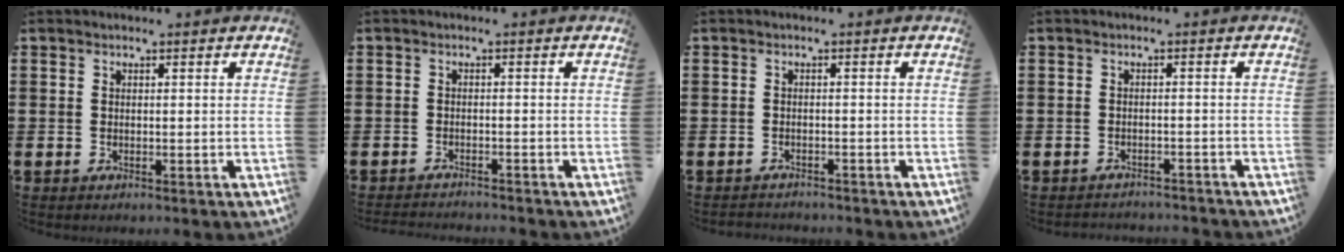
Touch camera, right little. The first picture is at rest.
{"total": 1.4, "force": [-1.3, -0.1, -0.1], "torque": [-0.001, 0.003, -0.027]}
{"total": 1.1, "force": [-1.1, 0.1, -0.1], "torque": [-0.001, 0.004, -0.024]}
{"total": 1.3, "force": [-1.3, 0.0, -0.2], "torque": [-0.002, 0.004, -0.028]}